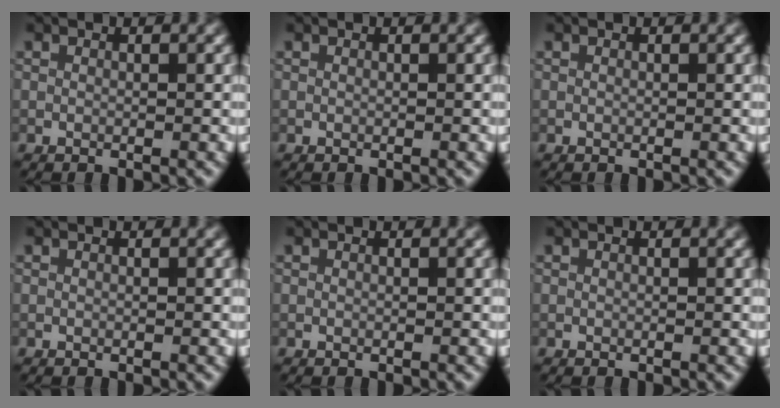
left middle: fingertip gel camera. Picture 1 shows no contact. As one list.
[{"total": 0.0}, {"total": 0.0}, {"total": 0.0}, {"total": 0.0}, {"total": 0.0}]